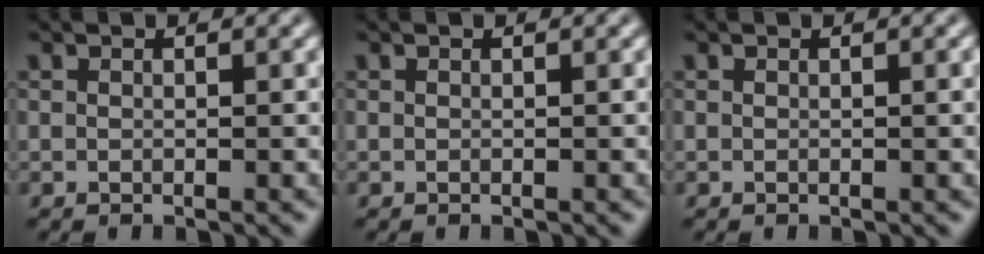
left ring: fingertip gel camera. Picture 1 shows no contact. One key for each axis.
{"total": 0.0}
{"total": 0.6, "fx": 0.1, "fy": 0.1, "fz": 0.6, "tx": -0.006, "ty": 0.001, "tz": 0.001}